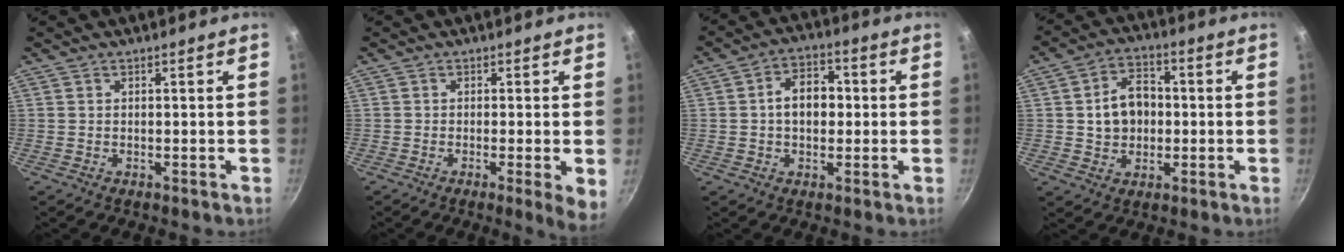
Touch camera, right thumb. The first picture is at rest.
{"total": 4.9, "force": [-0.8, 0.6, 4.8], "torque": [-0.060, -0.009, -0.013]}
{"total": 7.9, "force": [0.2, 5.6, 5.6], "torque": [-0.057, 0.022, -0.006]}
{"total": 9.2, "force": [0.2, 7.1, 5.7], "torque": [-0.068, 0.017, 0.000]}